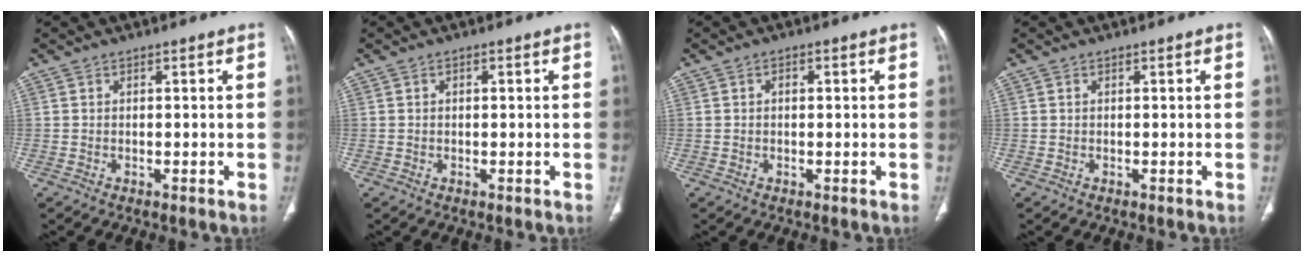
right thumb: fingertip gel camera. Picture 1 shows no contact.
{"total": 0.7, "force": [0.1, 0.4, 0.6], "torque": [-0.009, 0.001, 0.001]}
{"total": 1.2, "force": [0.2, 0.7, 0.9], "torque": [-0.013, 0.002, 0.000]}
{"total": 0.0}